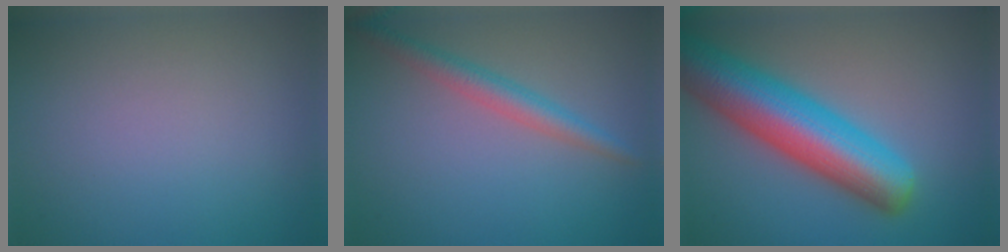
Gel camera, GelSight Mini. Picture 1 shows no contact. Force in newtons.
{"total": 2.8, "press": 2.8, "slide": 0.1}
{"total": 10.4, "press": 10.4, "slide": 0.4}